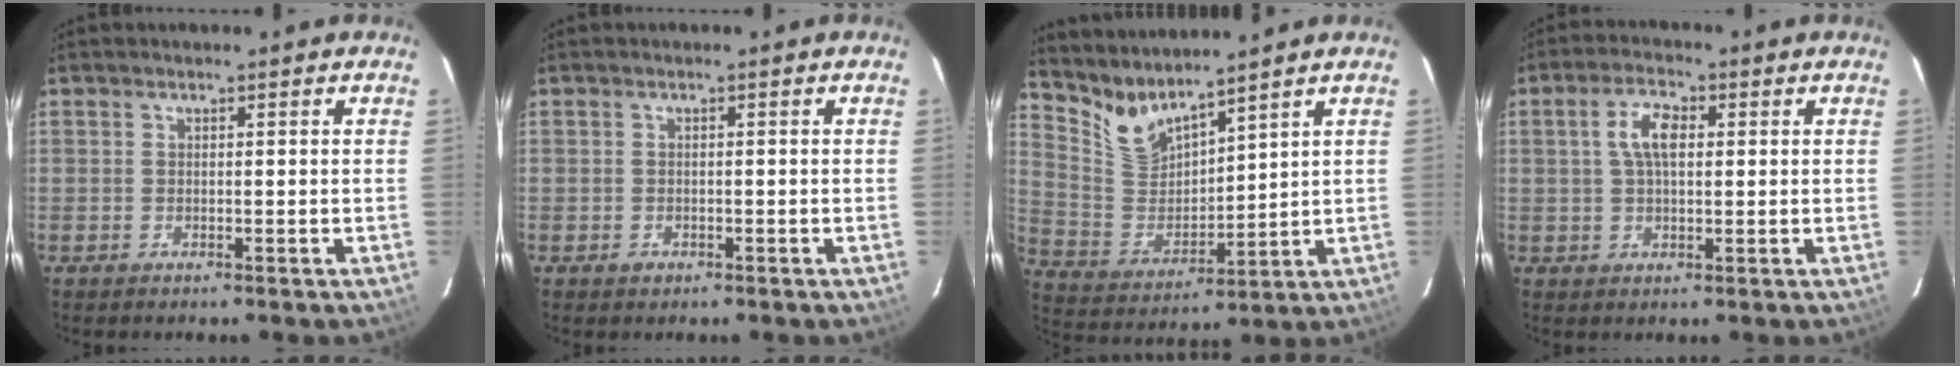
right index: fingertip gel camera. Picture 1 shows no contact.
{"total": 1.2, "force": [-0.7, 0.9, 0.3], "torque": [-0.003, -0.002, -0.008]}
{"total": 8.3, "force": [7.6, 1.6, 3.0], "torque": [-0.070, -0.016, 0.165]}
{"total": 5.5, "force": [1.2, 2.8, 4.6], "torque": [-0.088, 0.013, 0.023]}